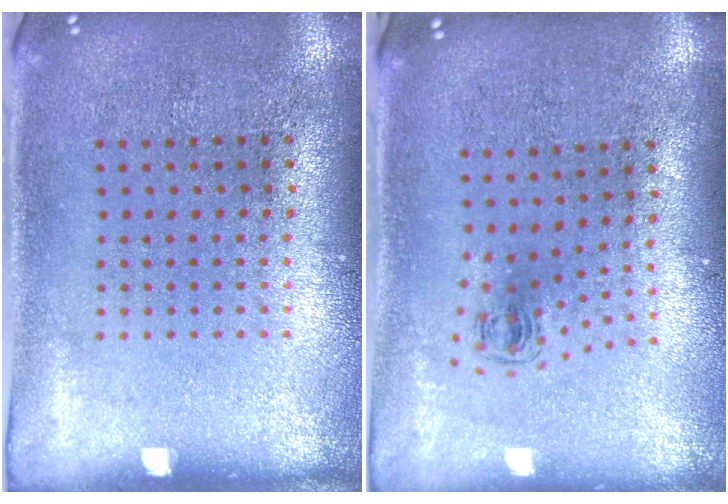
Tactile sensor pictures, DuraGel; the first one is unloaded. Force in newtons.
{"total": 0.6, "press": 0.3, "slide": 0.5}